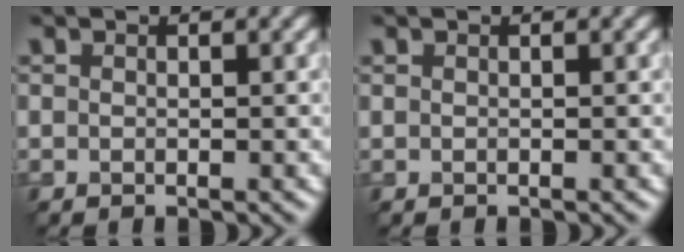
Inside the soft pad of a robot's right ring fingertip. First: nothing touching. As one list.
[{"total": 0.0}]